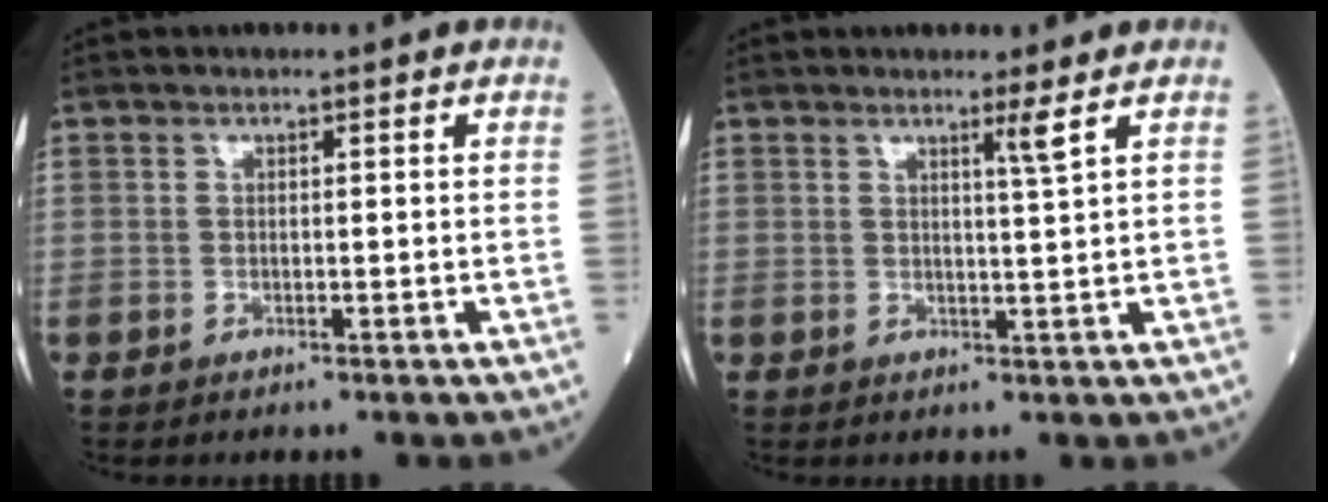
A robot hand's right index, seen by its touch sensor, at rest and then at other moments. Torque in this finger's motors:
{"motor_torque": [0.01, 0.00, 0.00, 0.00]}